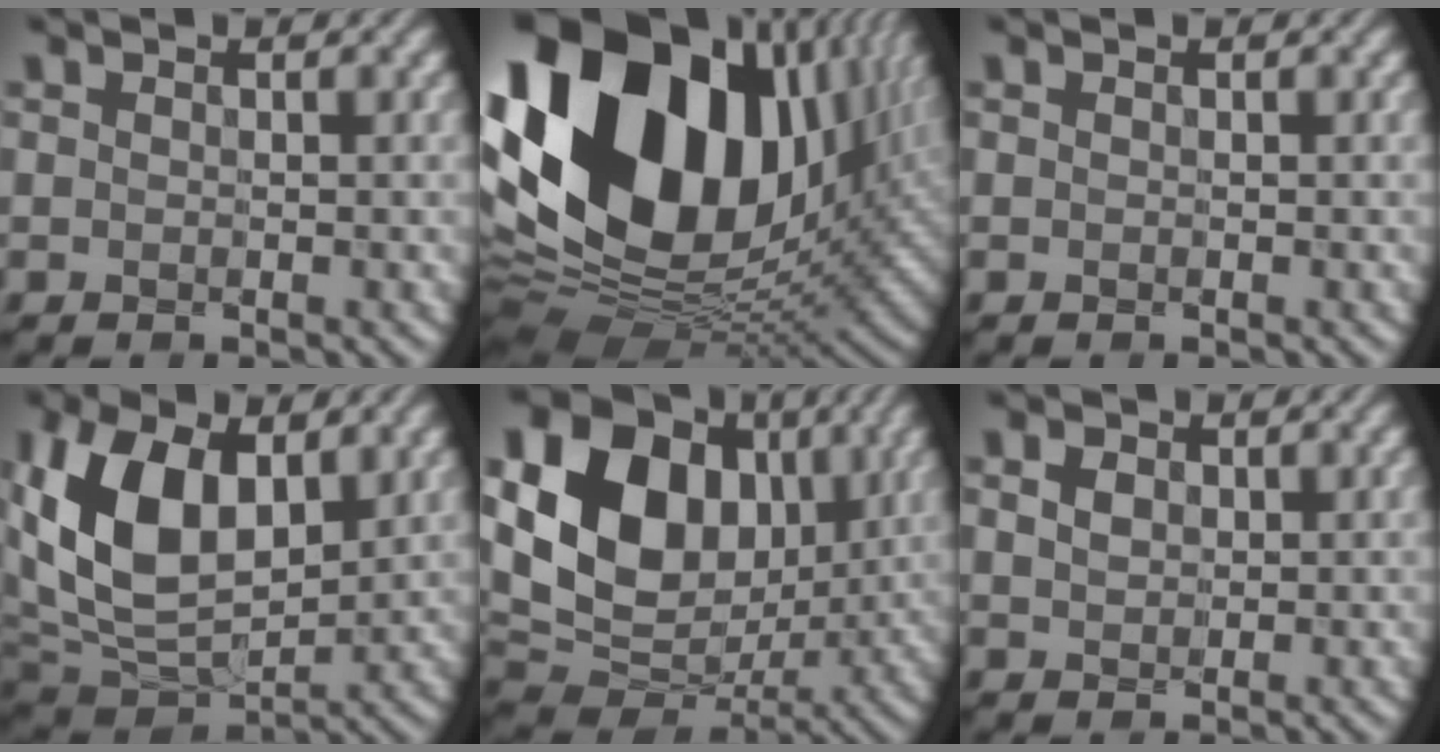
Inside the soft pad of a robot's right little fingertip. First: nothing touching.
{"total": 21.1, "force": [5.0, 14.2, 14.8], "torque": [-0.312, 0.012, 0.098]}
{"total": 0.0}
{"total": 11.3, "force": [2.0, 7.2, 8.5], "torque": [-0.191, -0.006, 0.038]}
{"total": 17.7, "force": [3.5, 13.2, 11.2], "torque": [-0.205, 0.030, 0.063]}
{"total": 1.5, "force": [0.1, 1.3, 0.7], "torque": [-0.021, -0.002, 0.000]}